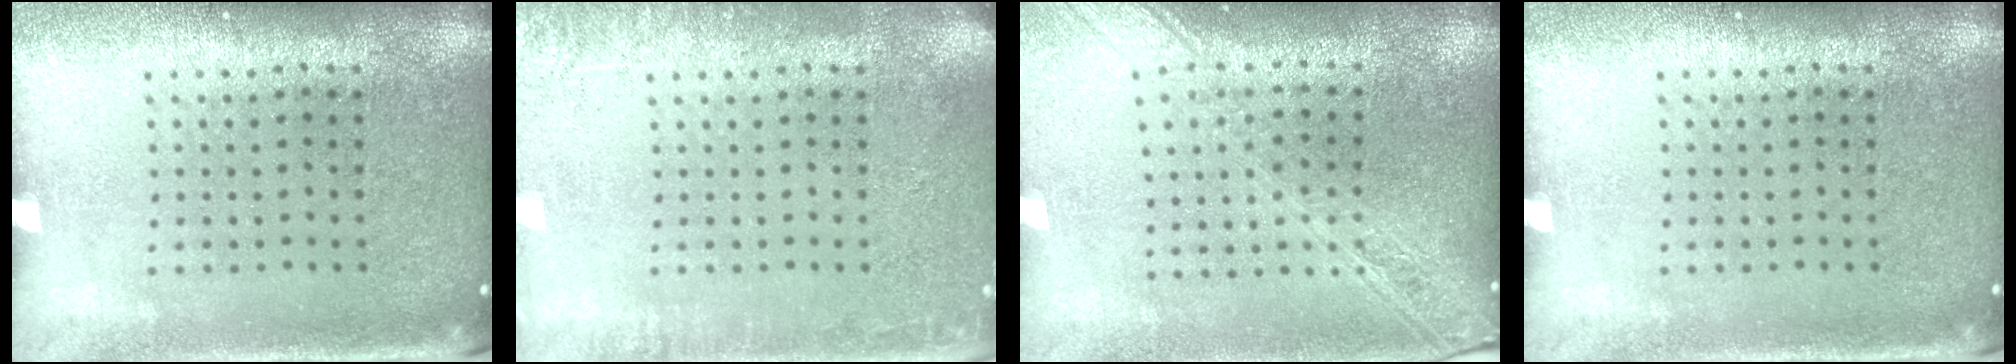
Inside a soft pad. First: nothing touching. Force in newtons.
{"total": 2.4, "press": 2.3, "slide": 0.3}
{"total": 2.2, "press": 1.9, "slide": 1.2}
{"total": 0.0}